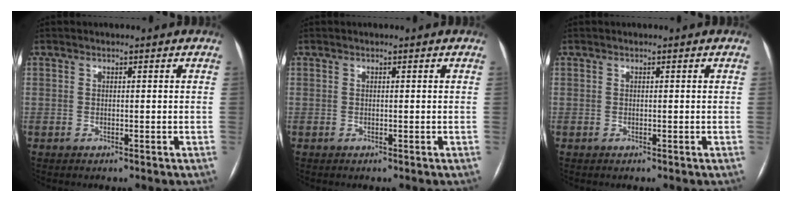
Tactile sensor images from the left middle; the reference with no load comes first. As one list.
[{"total": 0.0}, {"total": 0.0}]